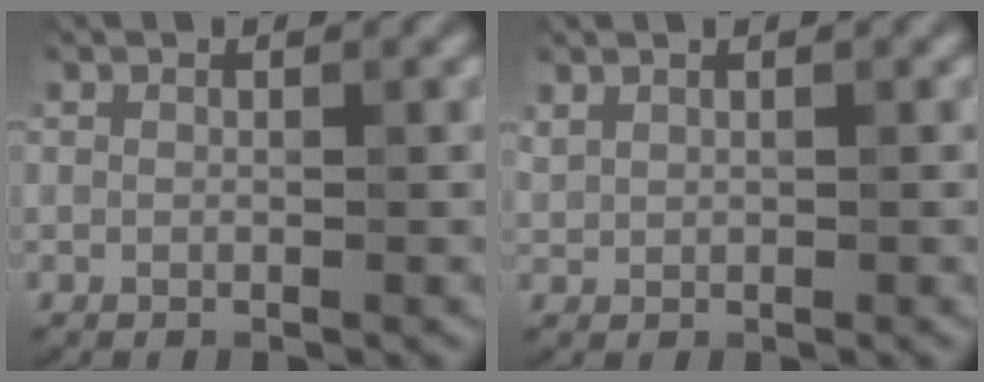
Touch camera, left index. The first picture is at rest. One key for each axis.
{"total": 0.7, "fx": 0.7, "fy": 0.2, "fz": 0.1, "tx": -0.007, "ty": 0.002, "tz": 0.018}